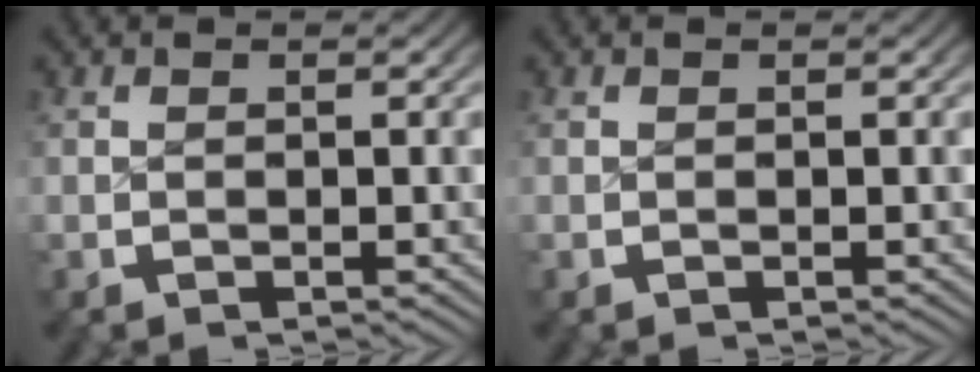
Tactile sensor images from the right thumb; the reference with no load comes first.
{"total": 0.0}